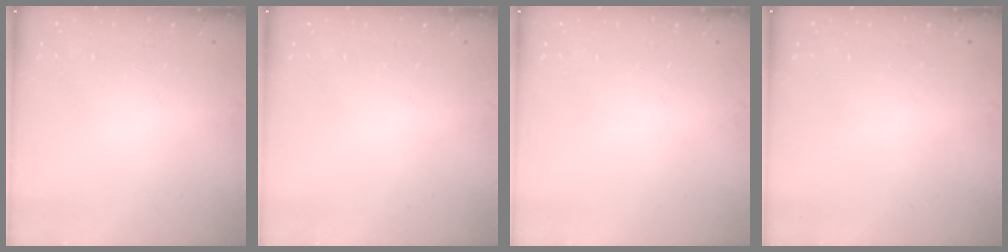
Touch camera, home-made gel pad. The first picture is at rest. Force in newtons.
{"total": 0.0}
{"total": 0.0}
{"total": 0.0}